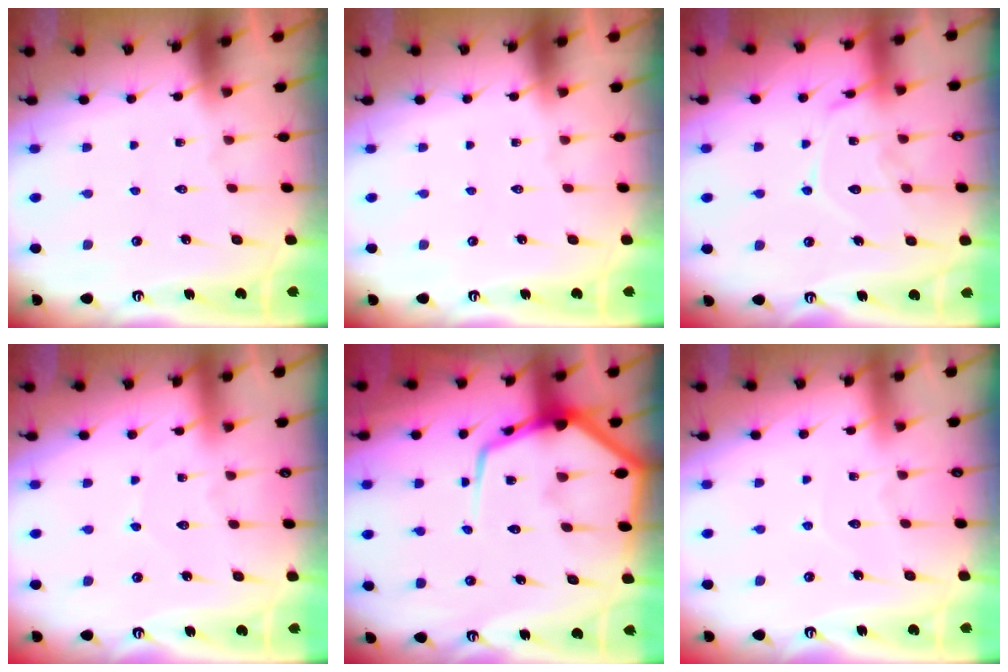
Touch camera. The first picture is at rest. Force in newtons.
{"total": 0.0}
{"total": 14.0, "press": 13.9, "slide": 1.2}
{"total": 3.3, "press": 3.3, "slide": 0.2}
{"total": 15.5, "press": 15.5, "slide": 1.3}
{"total": 4.8, "press": 4.8, "slide": 0.5}